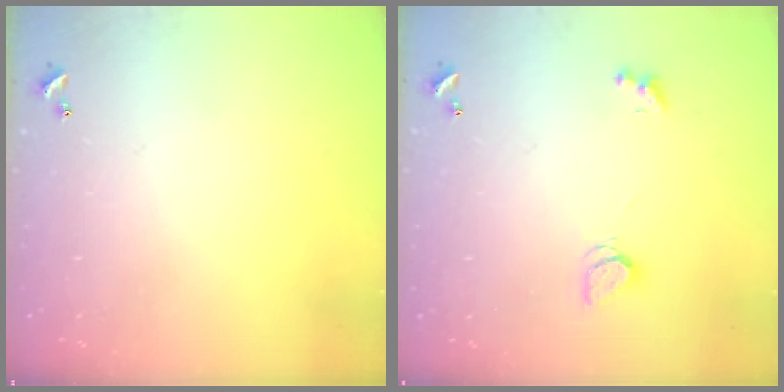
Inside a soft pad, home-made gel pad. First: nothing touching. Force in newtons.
{"total": 1.7, "press": 1.7, "slide": 0.4}